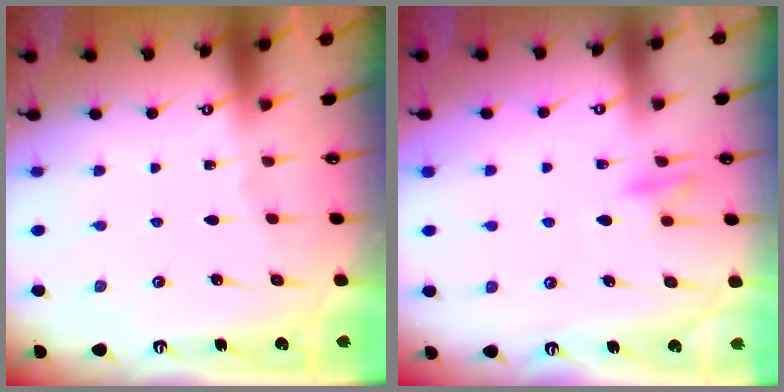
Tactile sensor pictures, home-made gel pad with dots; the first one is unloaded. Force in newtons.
{"total": 8.9, "press": 8.9, "slide": 0.9}